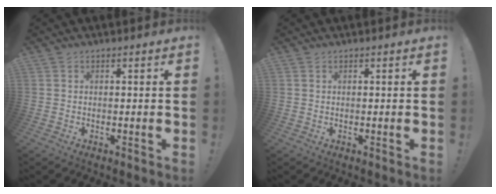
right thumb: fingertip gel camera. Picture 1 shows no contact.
{"total": 0.0}